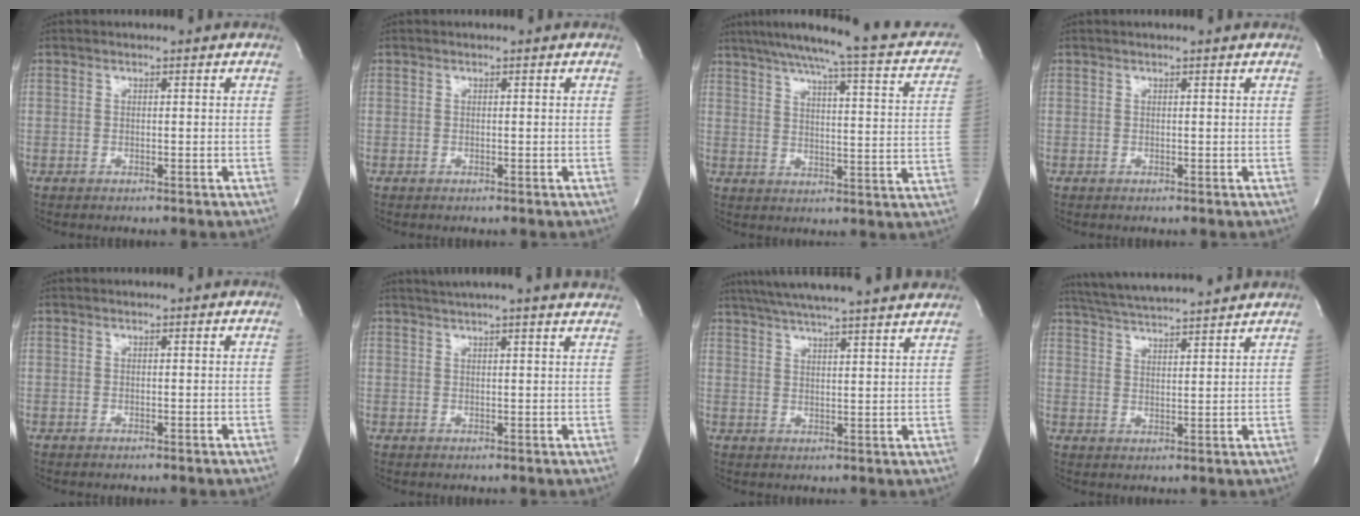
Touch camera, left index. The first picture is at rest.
{"total": 0.0}
{"total": 22.3, "force": [18.5, 2.9, 12.1], "torque": [-0.174, -0.004, 0.223]}
{"total": 0.5, "force": [0.4, -0.1, 0.3], "torque": [-0.006, 0.001, 0.010]}
{"total": 0.0}
{"total": 12.9, "force": [11.7, -0.2, 5.3], "torque": [-0.089, 0.003, 0.140]}
{"total": 21.1, "force": [18.5, 0.9, 10.0], "torque": [-0.171, 0.021, 0.249]}
{"total": 13.7, "force": [12.6, 0.4, 5.4], "torque": [-0.106, 0.024, 0.191]}